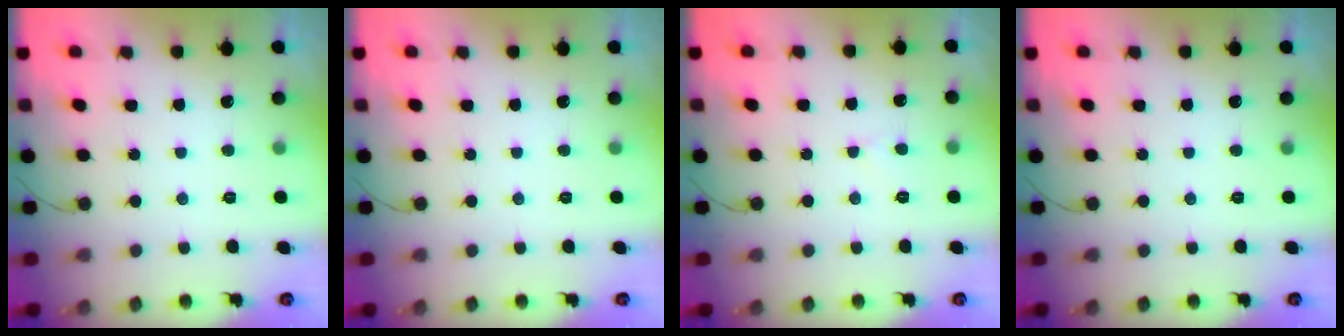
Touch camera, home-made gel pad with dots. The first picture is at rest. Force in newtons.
{"total": 0.0}
{"total": 4.6, "press": 4.6, "slide": 0.5}
{"total": 0.0}